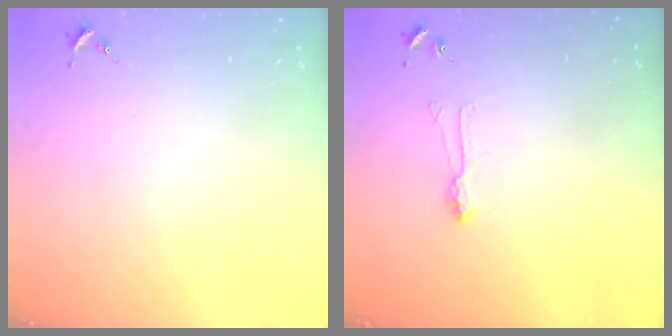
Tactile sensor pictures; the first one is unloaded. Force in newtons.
{"total": 5.3, "press": 5.2, "slide": 0.6}